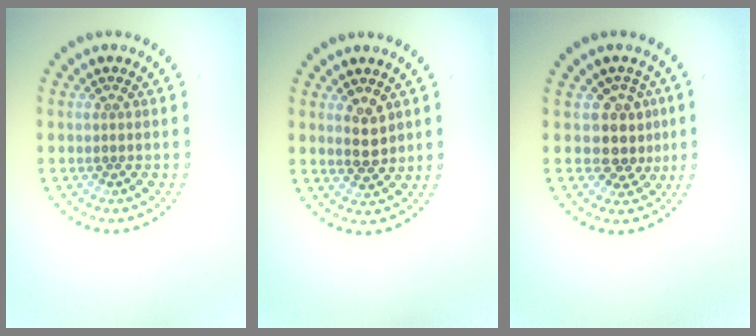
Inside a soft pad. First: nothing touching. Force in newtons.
{"total": 2.2, "press": 2.2, "slide": 0.5}
{"total": 3.0, "press": 2.4, "slide": 1.8}